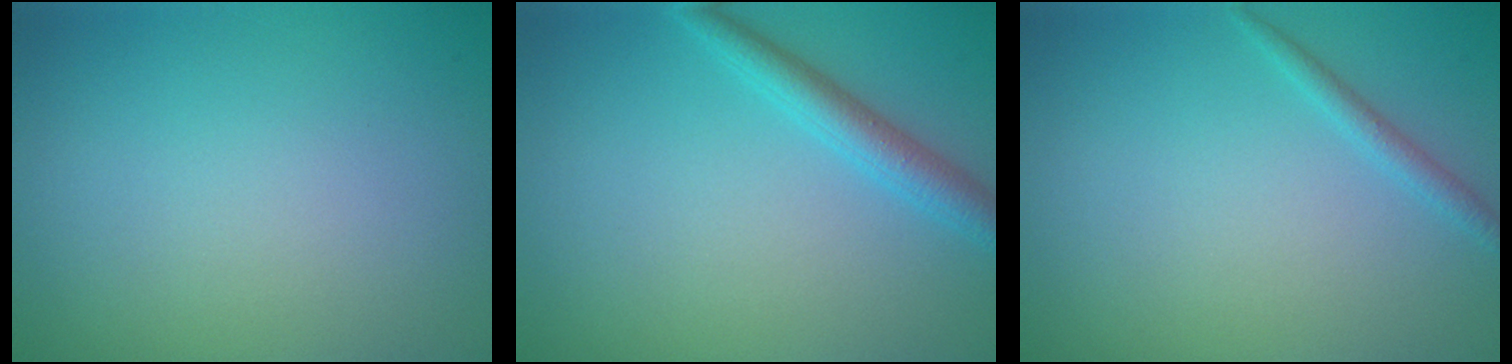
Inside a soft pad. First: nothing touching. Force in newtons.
{"total": 2.6, "press": 2.5, "slide": 0.1}
{"total": 1.1, "press": 1.1, "slide": 0.1}